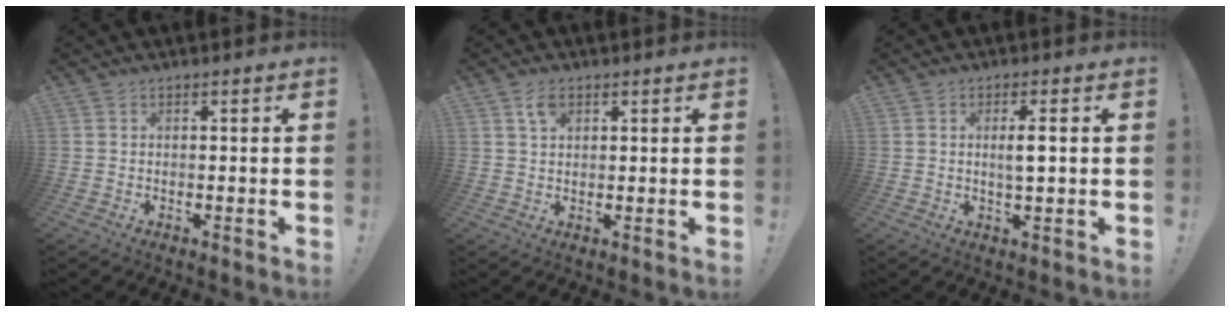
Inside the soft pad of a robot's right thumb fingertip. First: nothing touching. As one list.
[{"total": 3.6, "force": [1.7, 2.1, 2.3], "torque": [-0.041, 0.003, 0.029]}, {"total": 3.6, "force": [0.7, 0.6, 3.5], "torque": [-0.051, -0.007, 0.007]}]